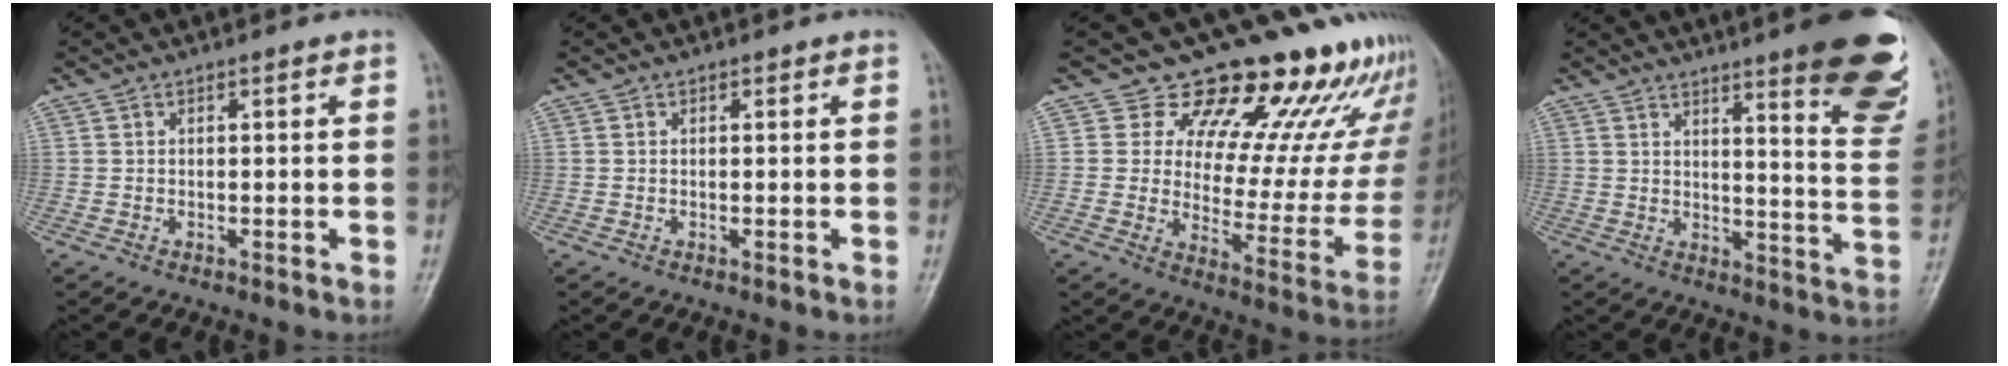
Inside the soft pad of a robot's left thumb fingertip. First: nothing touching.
{"total": 0.0}
{"total": 20.4, "force": [17.2, 8.2, 7.0], "torque": [-0.025, -0.126, 0.207]}
{"total": 19.1, "force": [12.1, 3.4, 14.4], "torque": [-0.146, -0.074, 0.148]}